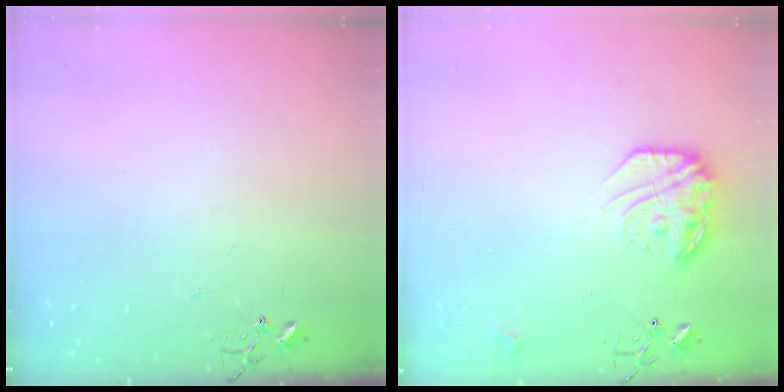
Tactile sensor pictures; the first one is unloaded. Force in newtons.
{"total": 15.4, "press": 15.3, "slide": 1.0}